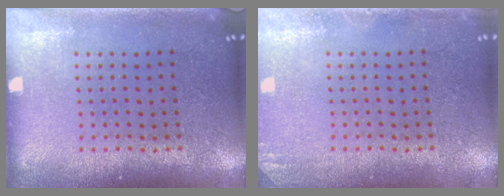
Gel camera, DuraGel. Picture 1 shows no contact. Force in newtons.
{"total": 1.3, "press": 1.3, "slide": 0.1}